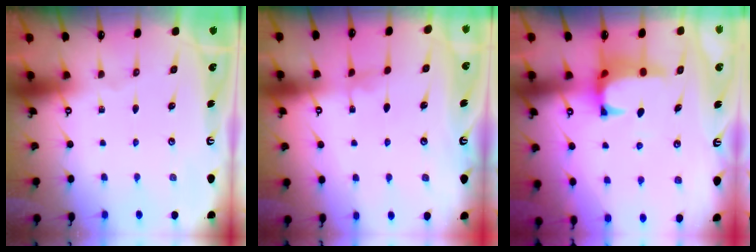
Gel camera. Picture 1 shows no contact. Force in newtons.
{"total": 3.4, "press": 3.4, "slide": 0.2}
{"total": 1.4, "press": 1.2, "slide": 0.7}